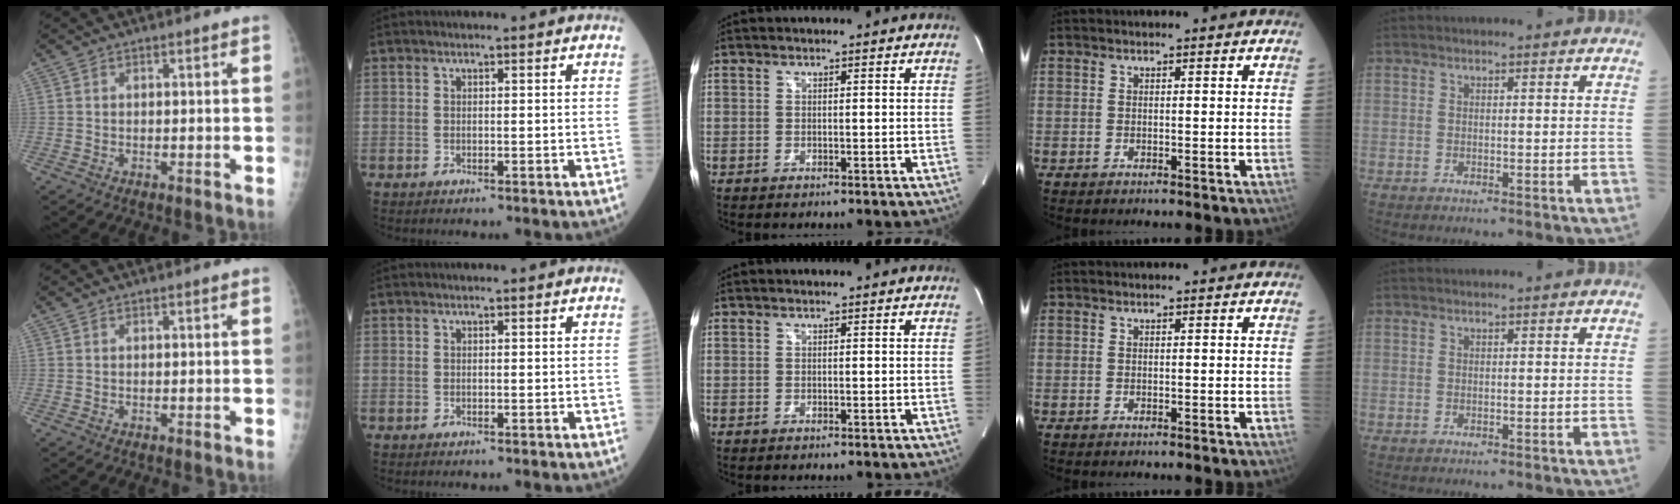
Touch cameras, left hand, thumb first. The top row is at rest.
{}